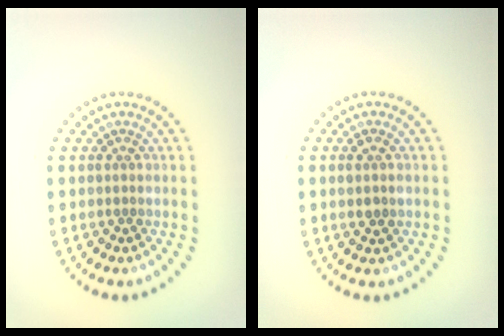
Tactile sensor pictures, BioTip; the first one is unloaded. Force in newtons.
{"total": 1.4, "press": 1.4, "slide": 0.4}